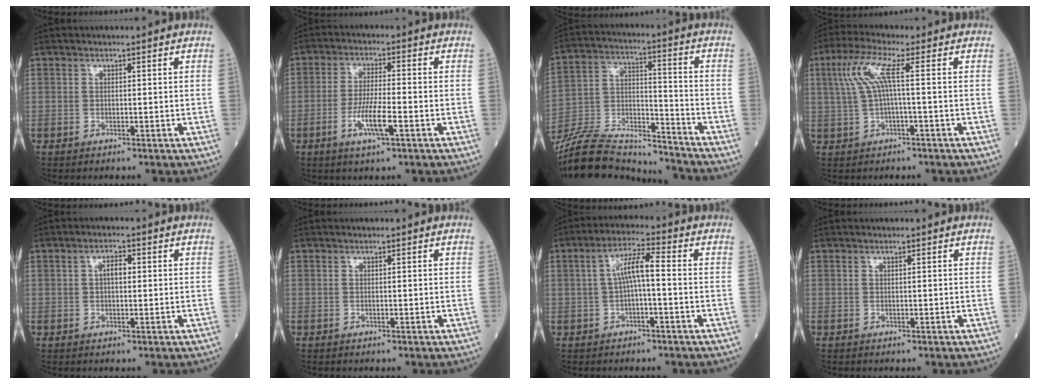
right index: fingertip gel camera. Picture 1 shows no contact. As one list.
[{"total": 6.4, "force": [-2.5, 0.7, 5.8], "torque": [-0.109, -0.007, -0.047]}, {"total": 19.4, "force": [-18.4, 3.5, 5.3], "torque": [-0.123, 0.012, -0.315]}, {"total": 5.9, "force": [1.0, 0.2, 5.8], "torque": [-0.131, 0.024, 0.024]}, {"total": 2.3, "force": [0.3, 1.0, 2.0], "torque": [-0.035, 0.006, 0.003]}, {"total": 0.0}, {"total": 5.5, "force": [-0.1, 0.8, 5.4], "torque": [-0.098, 0.021, -0.002]}, {"total": 0.0}]